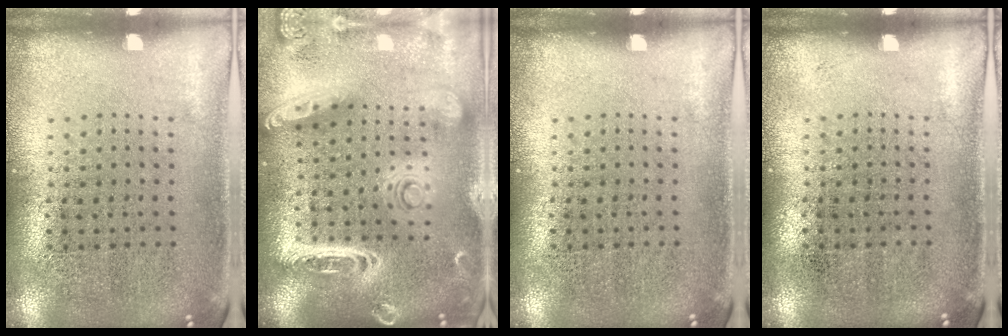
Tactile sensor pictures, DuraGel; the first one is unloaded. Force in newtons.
{"total": 3.0, "press": 2.5, "slide": 1.6}
{"total": 0.0}
{"total": 0.0}